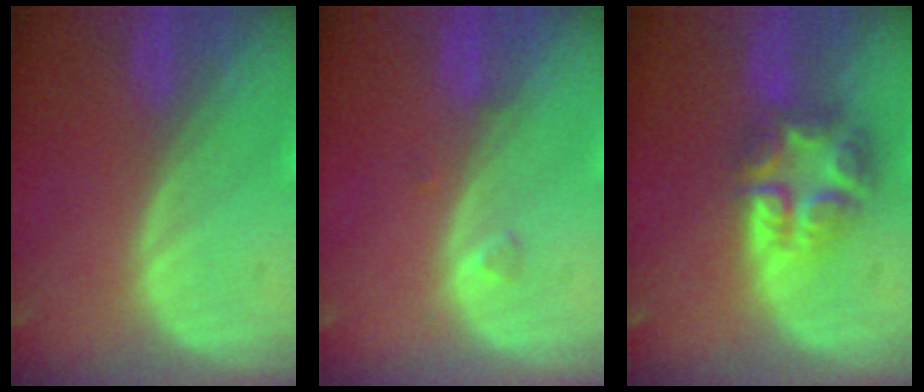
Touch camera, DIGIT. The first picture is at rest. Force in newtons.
{"total": 1.0, "press": 1.0, "slide": 0.2}
{"total": 7.6, "press": 6.6, "slide": 3.6}